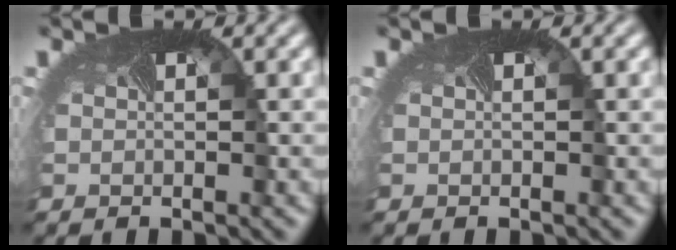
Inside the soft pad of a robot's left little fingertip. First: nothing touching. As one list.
[{"total": 0.0}]